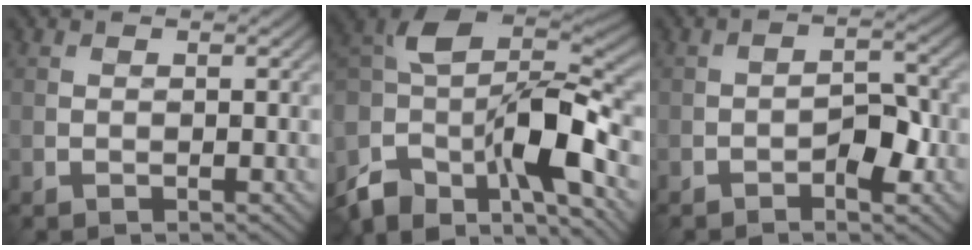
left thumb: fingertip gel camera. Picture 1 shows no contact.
{"total": 14.0, "force": [-6.1, 6.6, 10.8], "torque": [-0.219, 0.003, -0.122]}
{"total": 4.3, "force": [-1.8, 2.0, 3.4], "torque": [-0.050, 0.008, -0.032]}